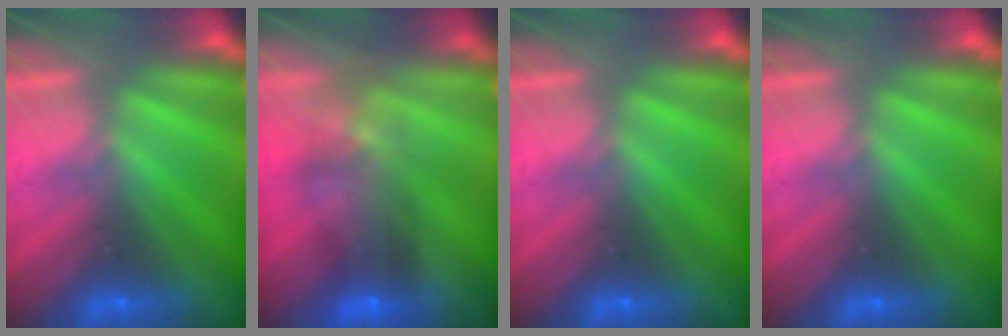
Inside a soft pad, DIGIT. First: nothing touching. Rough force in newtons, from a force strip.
{"total": 6.7}
{"total": 0.0}
{"total": 0.0}